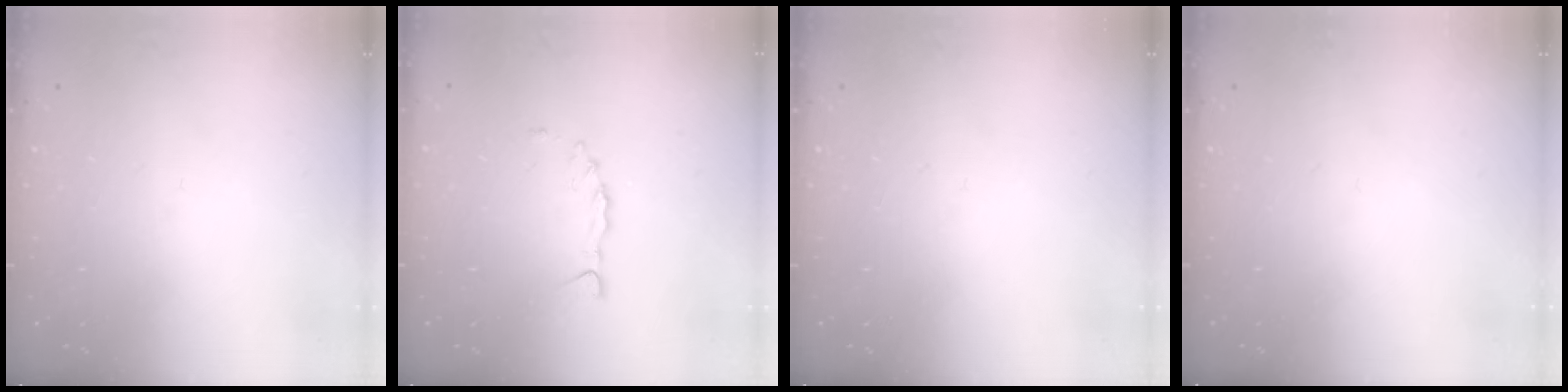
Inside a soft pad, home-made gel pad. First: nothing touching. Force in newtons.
{"total": 2.3, "press": 2.3, "slide": 0.2}
{"total": 0.0}
{"total": 0.0}